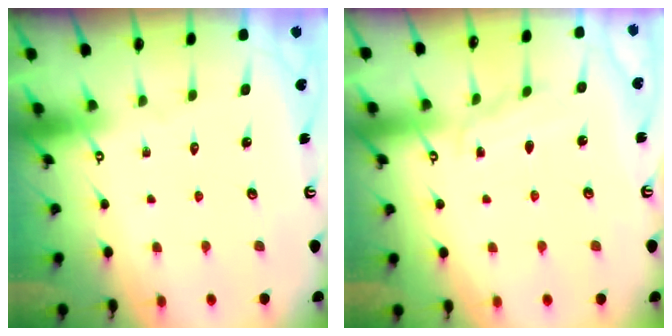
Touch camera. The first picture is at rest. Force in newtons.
{"total": 4.8, "press": 4.8, "slide": 0.2}